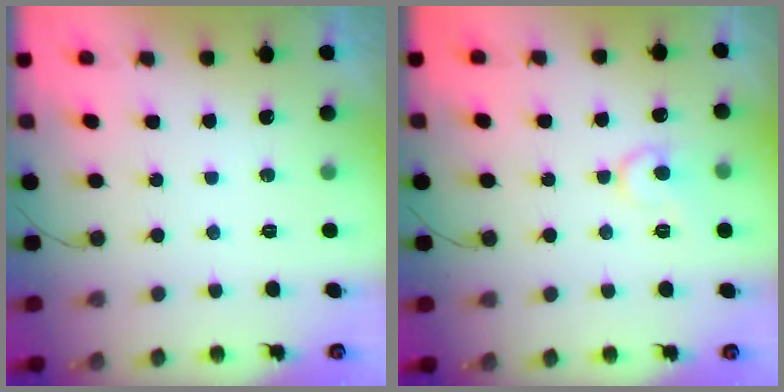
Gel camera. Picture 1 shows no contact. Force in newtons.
{"total": 8.9, "press": 8.9, "slide": 0.8}